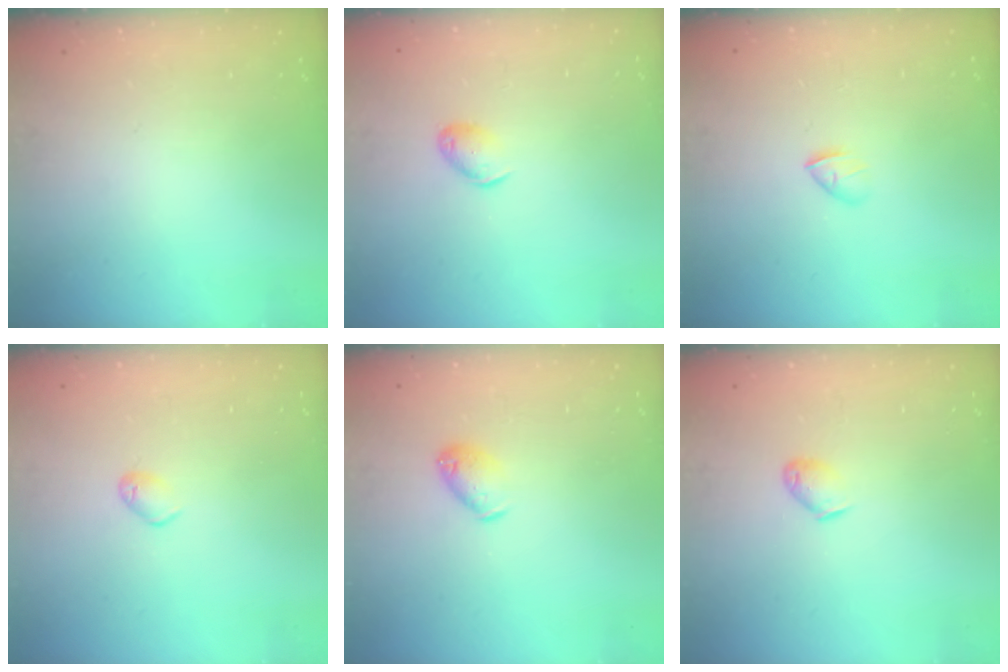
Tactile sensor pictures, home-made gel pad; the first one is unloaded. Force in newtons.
{"total": 6.4, "press": 6.3, "slide": 1.1}
{"total": 2.6, "press": 2.5, "slide": 0.8}
{"total": 5.1, "press": 5.1, "slide": 0.7}
{"total": 7.3, "press": 7.2, "slide": 1.0}
{"total": 4.0, "press": 3.9, "slide": 0.8}